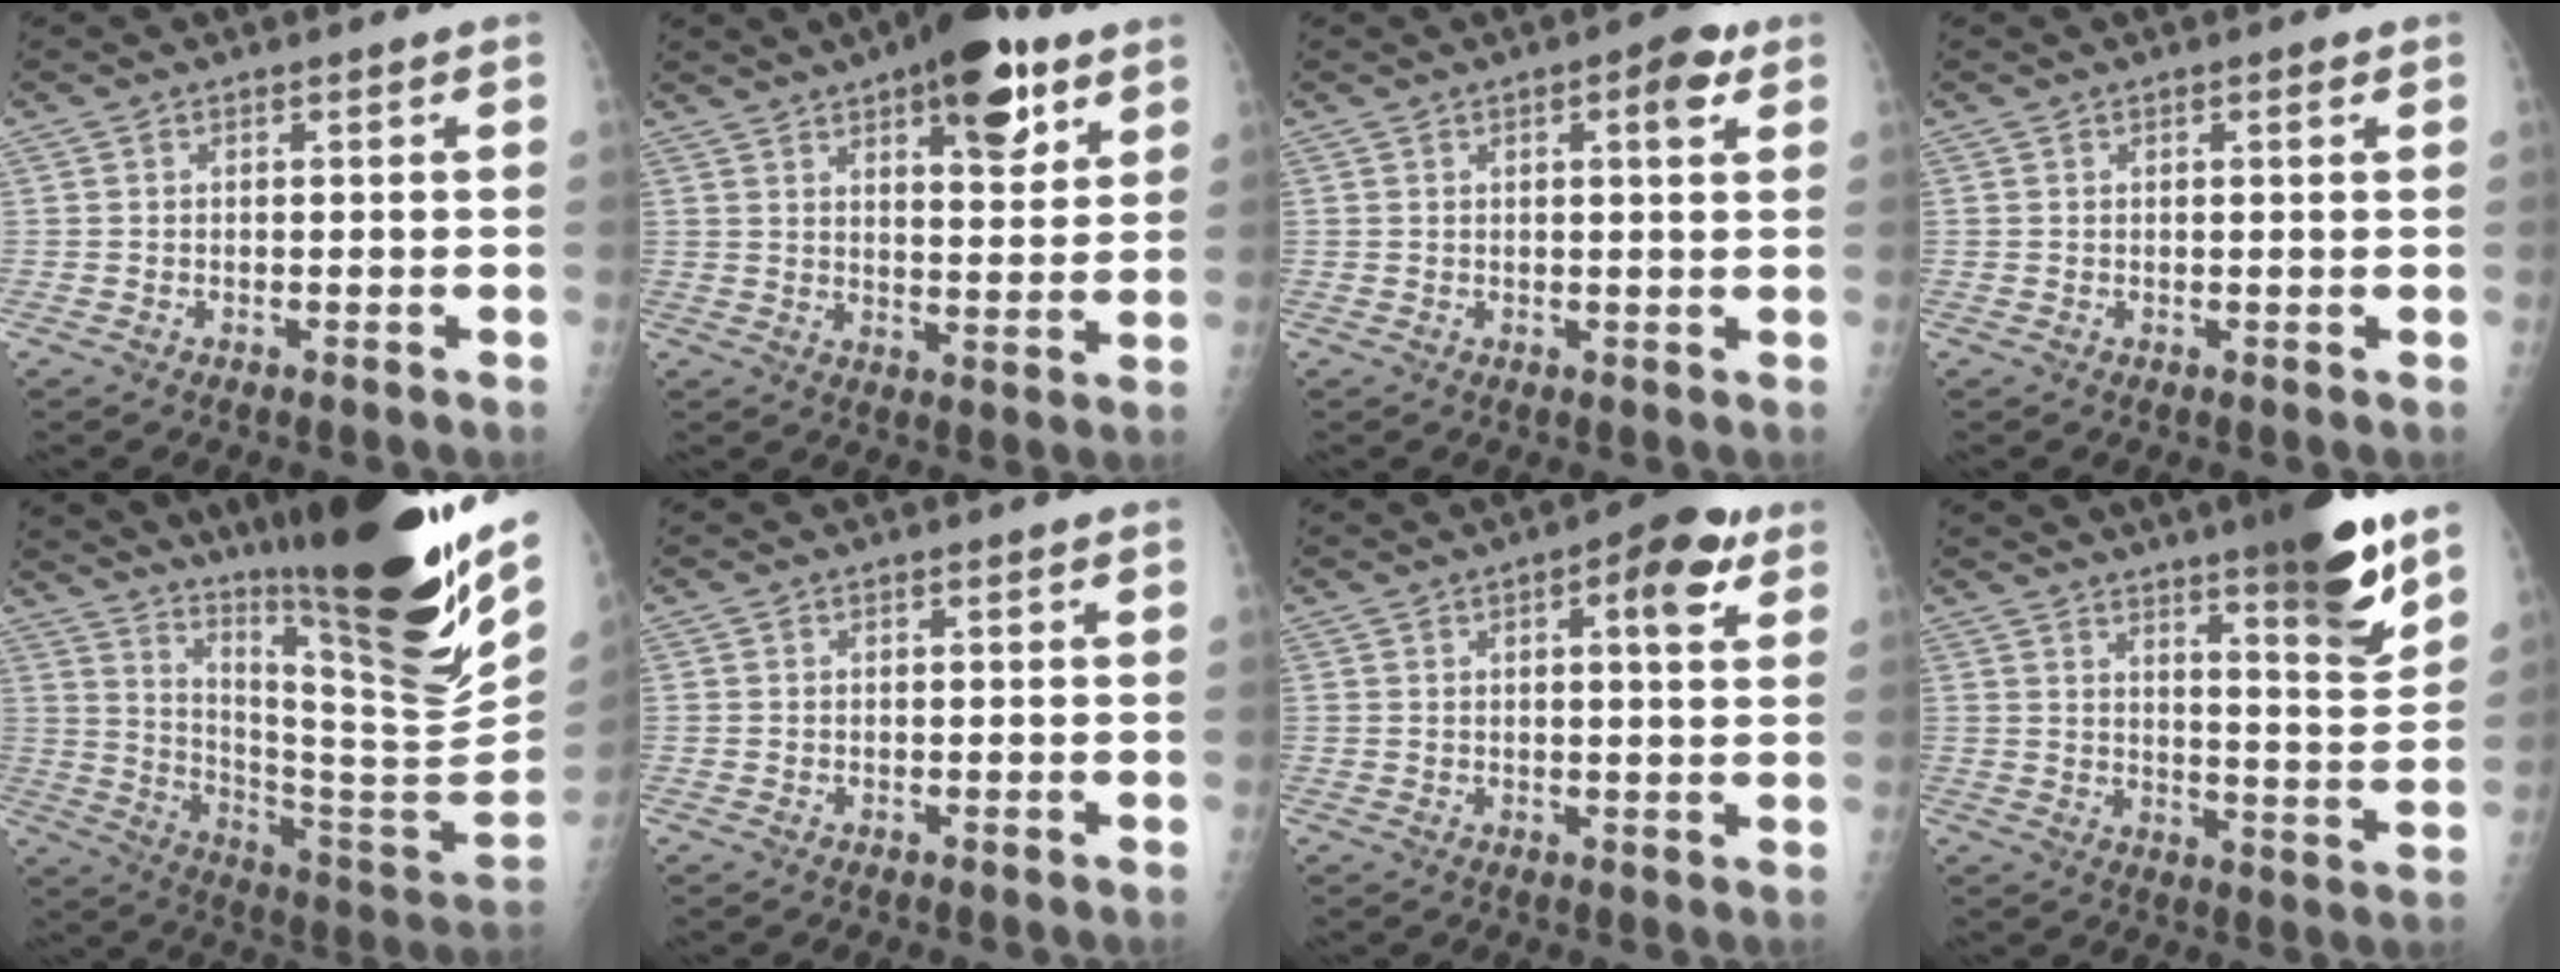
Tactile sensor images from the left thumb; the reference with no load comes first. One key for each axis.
{"total": 14.7, "fx": 8.4, "fy": 5.6, "fz": 10.7, "tx": -0.117, "ty": -0.034, "tz": 0.119}
{"total": 4.8, "fx": 2.3, "fy": 1.5, "fz": 3.9, "tx": -0.045, "ty": -0.005, "tz": 0.025}
{"total": 1.2, "fx": 0.7, "fy": 0.3, "fz": 0.9, "tx": -0.010, "ty": -0.001, "tz": 0.008}
{"total": 32.9, "fx": 22.4, "fy": 4.2, "fz": 23.8, "tx": -0.348, "ty": -0.110, "tz": 0.346}
{"total": 0.0}
{"total": 8.1, "fx": 3.7, "fy": 2.6, "fz": 6.7, "tx": -0.075, "ty": -0.005, "tz": 0.043}
{"total": 14.6, "fx": 9.8, "fy": 2.2, "fz": 10.6, "tx": -0.130, "ty": -0.067, "tz": 0.147}